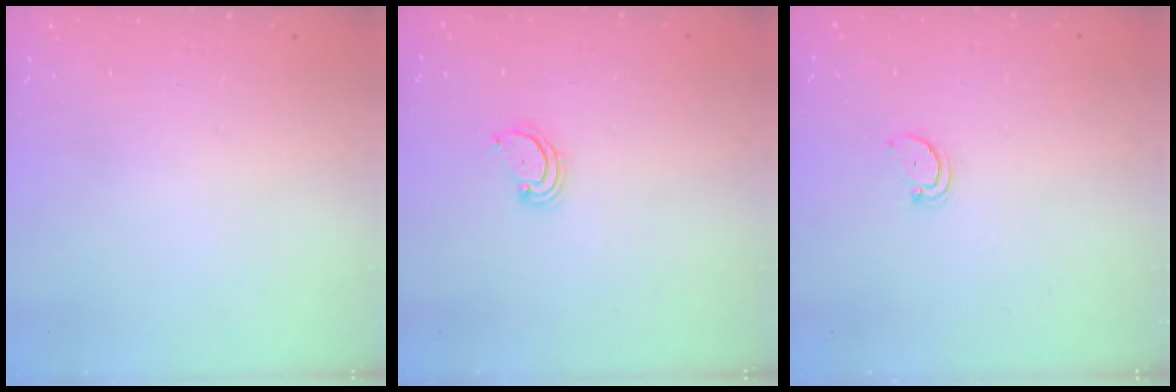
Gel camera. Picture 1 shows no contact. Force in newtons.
{"total": 2.3, "press": 2.2, "slide": 0.2}
{"total": 2.3, "press": 2.3, "slide": 0.2}